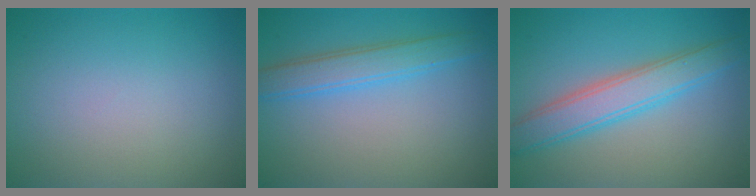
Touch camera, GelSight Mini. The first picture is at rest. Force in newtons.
{"total": 2.4, "press": 2.4, "slide": 0.2}
{"total": 4.7, "press": 4.7, "slide": 0.1}